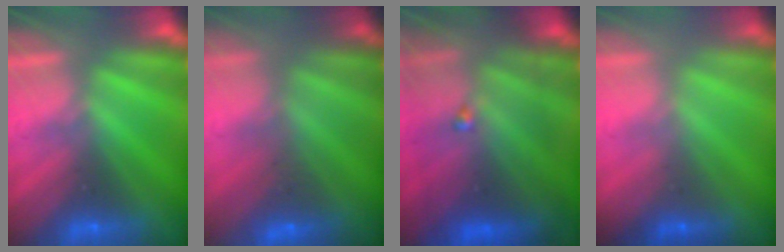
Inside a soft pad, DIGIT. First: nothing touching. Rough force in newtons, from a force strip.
{"total": 2.4}
{"total": 9.3}
{"total": 1.5}